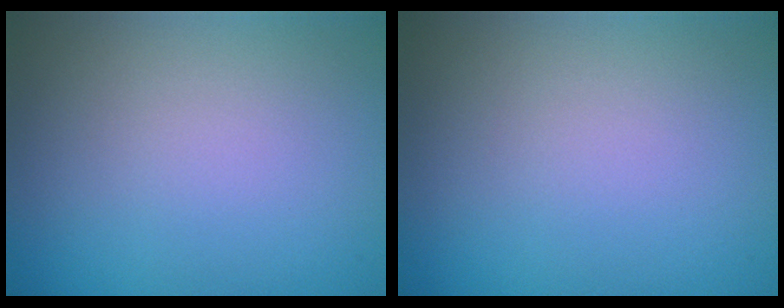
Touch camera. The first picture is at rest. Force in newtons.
{"total": 0.0}